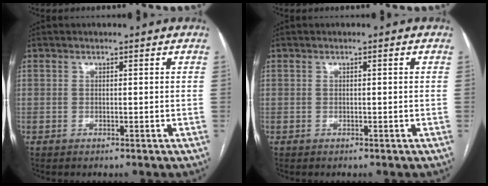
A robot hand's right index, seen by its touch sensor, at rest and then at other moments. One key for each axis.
{"total": 0.5, "fx": 0.1, "fy": 0.0, "fz": 0.5, "tx": -0.010, "ty": 0.002, "tz": 0.002}